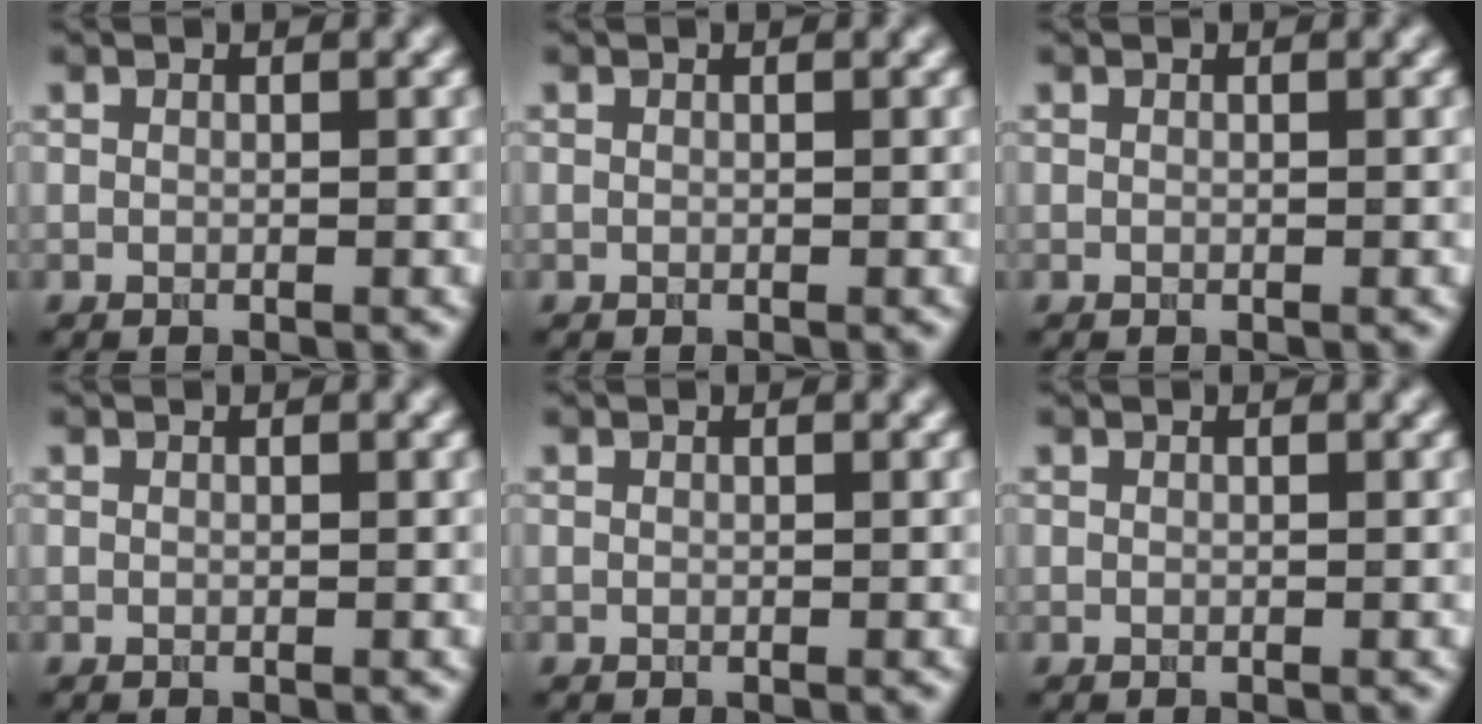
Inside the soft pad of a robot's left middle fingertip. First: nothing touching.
{"total": 0.0}
{"total": 0.0}
{"total": 0.0}
{"total": 0.0}
{"total": 0.0}